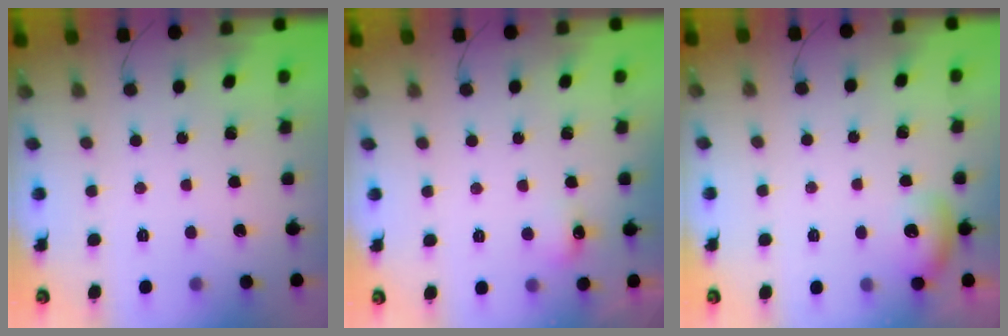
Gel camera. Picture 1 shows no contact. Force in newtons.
{"total": 12.5, "press": 5.7, "slide": 11.2}
{"total": 9.9, "press": 8.4, "slide": 5.2}